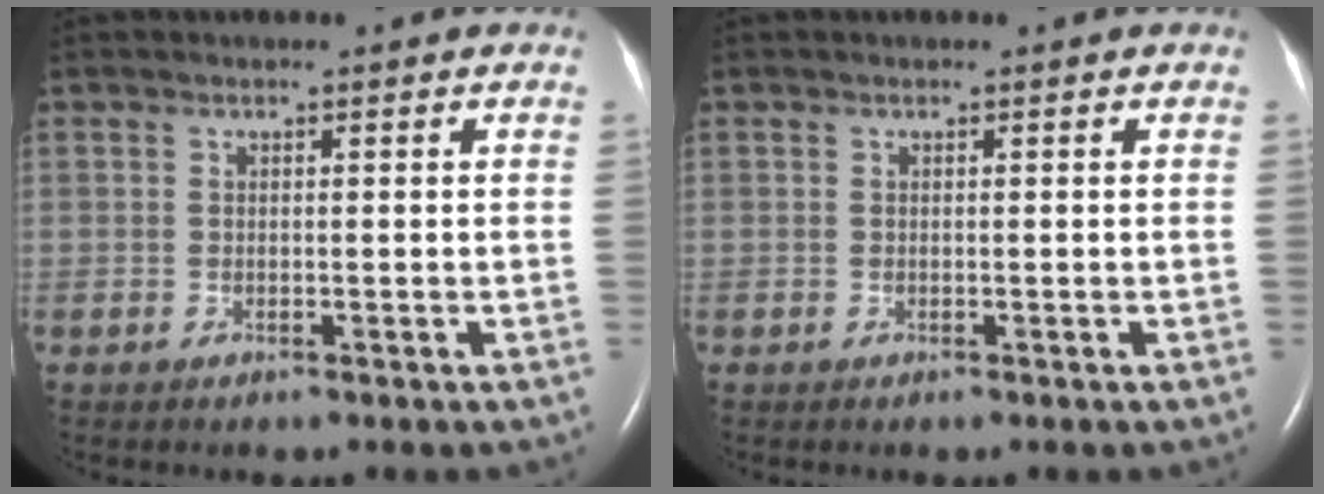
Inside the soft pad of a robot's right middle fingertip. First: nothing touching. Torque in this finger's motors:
{"motor_torque": [-0.04, 0.04, 0.00, -0.02]}